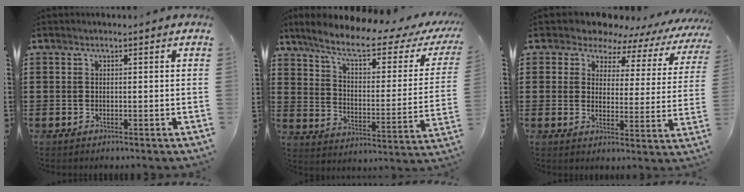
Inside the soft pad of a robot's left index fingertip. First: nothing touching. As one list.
[{"total": 9.5, "force": [6.5, 1.7, 6.7], "torque": [-0.145, -0.031, 0.102]}, {"total": 5.5, "force": [4.9, 2.1, 0.9], "torque": [-0.043, -0.033, 0.081]}]